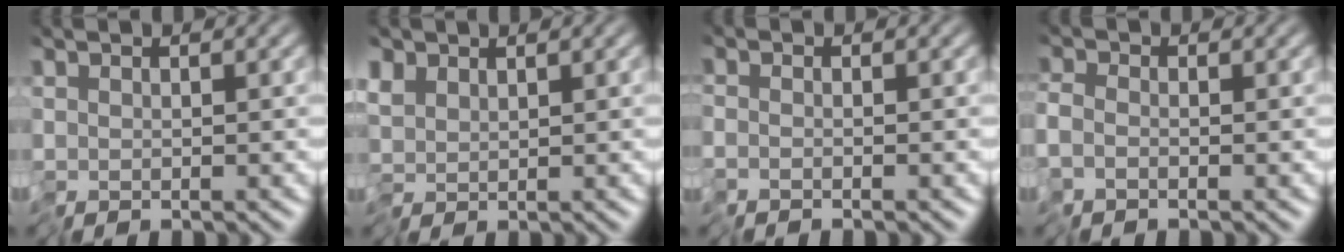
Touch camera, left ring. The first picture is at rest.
{"total": 1.1, "force": [0.4, 0.8, 0.5], "torque": [-0.004, 0.002, 0.002]}
{"total": 0.7, "force": [-0.6, -0.3, -0.2], "torque": [0.011, -0.001, -0.013]}
{"total": 1.4, "force": [-1.2, 0.6, 0.3], "torque": [0.005, -0.003, -0.028]}